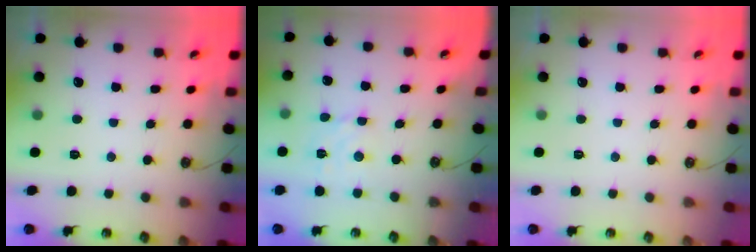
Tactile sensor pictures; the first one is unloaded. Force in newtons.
{"total": 3.7, "press": 3.7, "slide": 0.2}
{"total": 0.0}